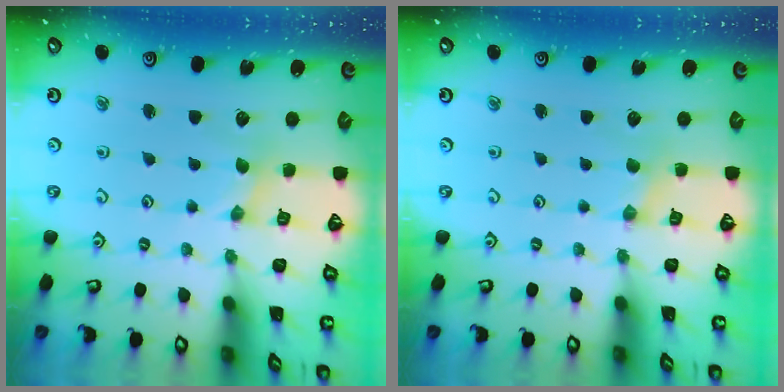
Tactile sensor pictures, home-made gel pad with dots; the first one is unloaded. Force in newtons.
{"total": 0.0}